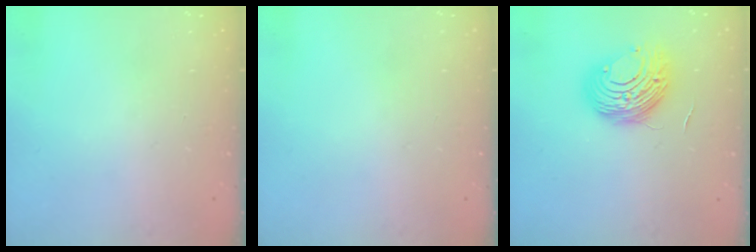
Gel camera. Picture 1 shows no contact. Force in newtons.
{"total": 0.0}
{"total": 11.4, "press": 11.3, "slide": 0.5}